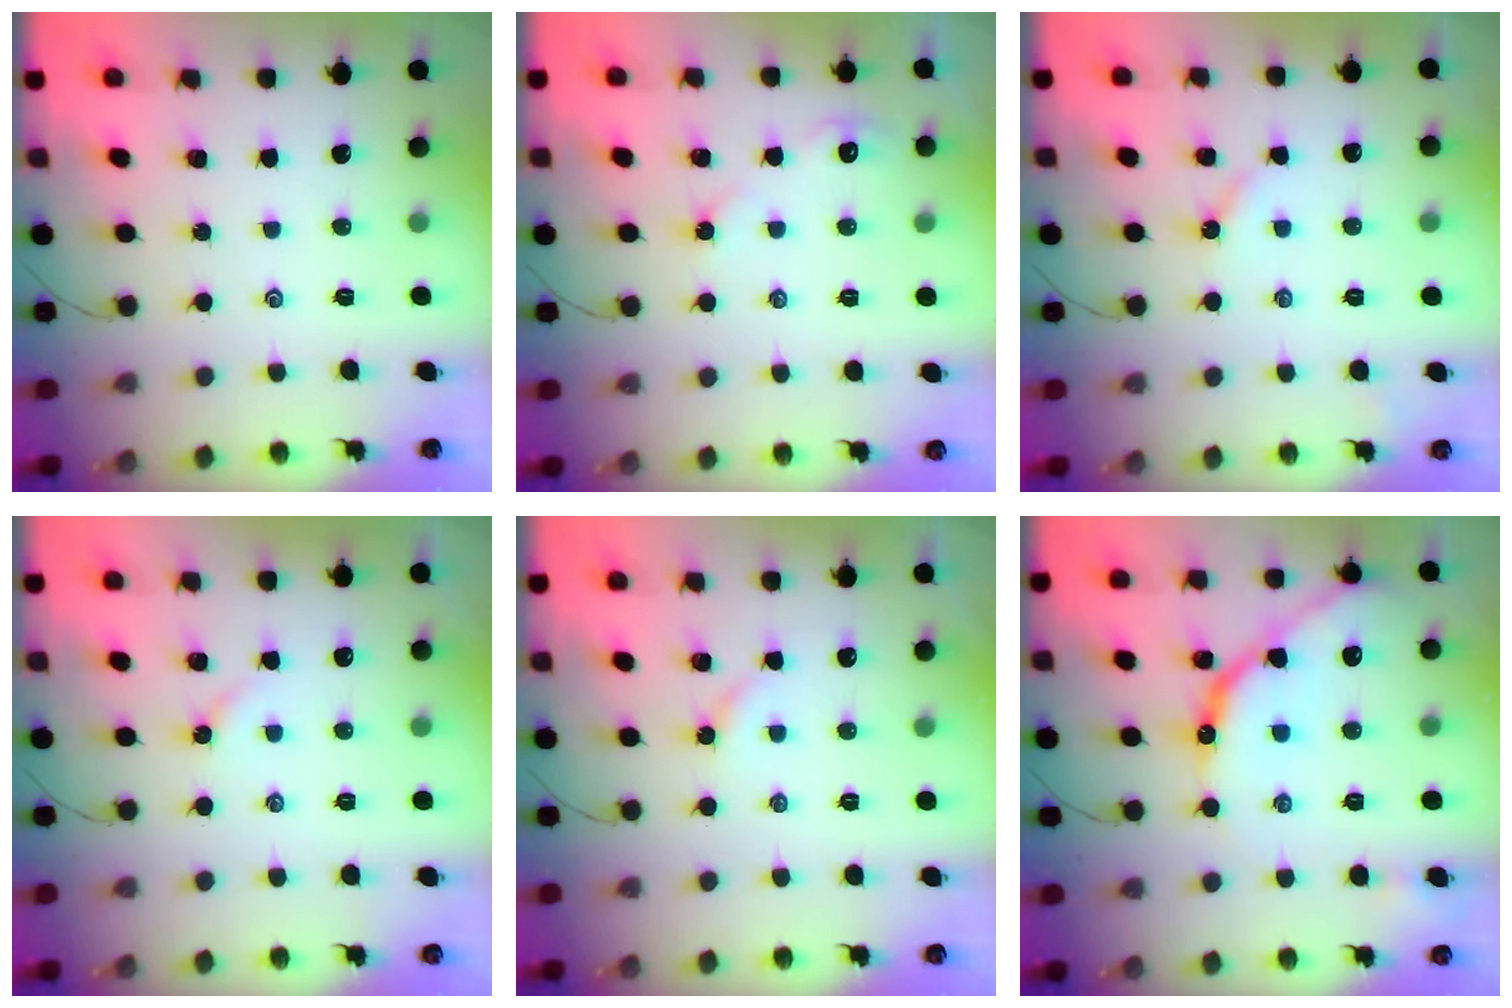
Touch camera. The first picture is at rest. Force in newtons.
{"total": 3.9, "press": 3.9, "slide": 0.4}
{"total": 3.0, "press": 3.0, "slide": 0.3}
{"total": 2.3, "press": 2.3, "slide": 0.5}
{"total": 3.2, "press": 3.1, "slide": 0.4}
{"total": 12.3, "press": 12.2, "slide": 1.0}